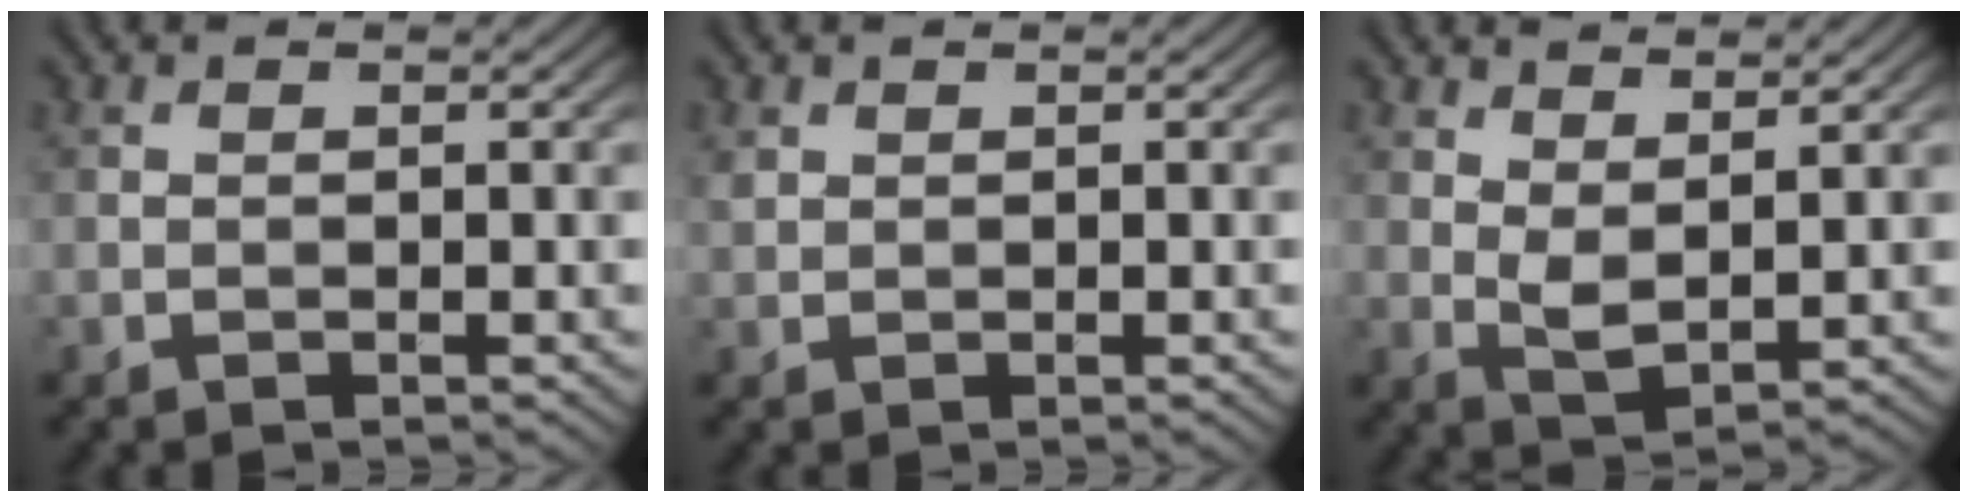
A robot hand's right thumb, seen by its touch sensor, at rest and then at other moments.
{"total": 1.0, "force": [0.7, 0.6, 0.3], "torque": [-0.011, 0.000, 0.017]}
{"total": 4.1, "force": [2.6, 1.5, 2.7], "torque": [-0.063, -0.004, 0.053]}